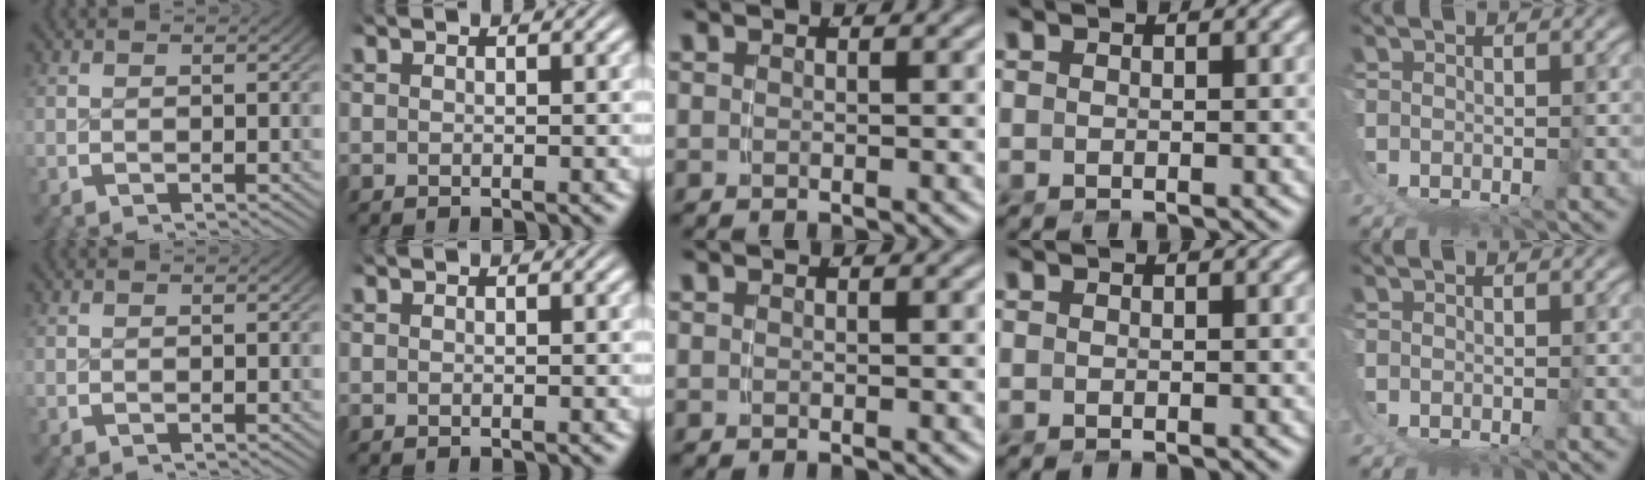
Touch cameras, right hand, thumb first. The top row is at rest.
{}